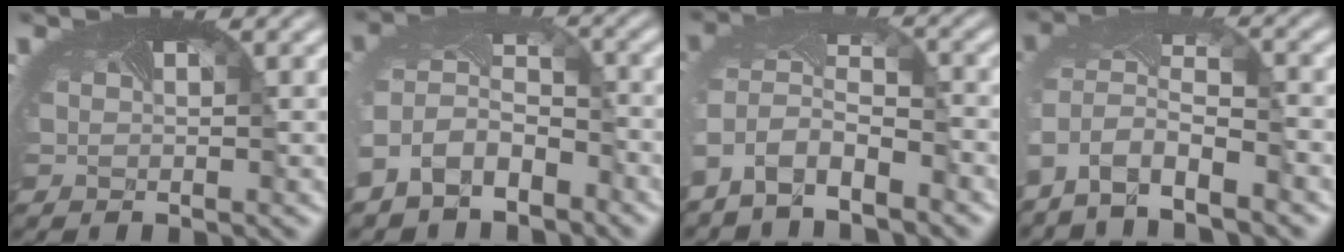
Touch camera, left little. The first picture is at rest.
{"total": 6.6, "force": [-3.9, 4.5, 2.8], "torque": [-0.084, -0.022, -0.071]}
{"total": 5.0, "force": [-3.8, 2.2, 2.3], "torque": [-0.072, -0.019, -0.071]}
{"total": 6.8, "force": [-5.0, 2.7, 3.6], "torque": [-0.098, -0.026, -0.079]}